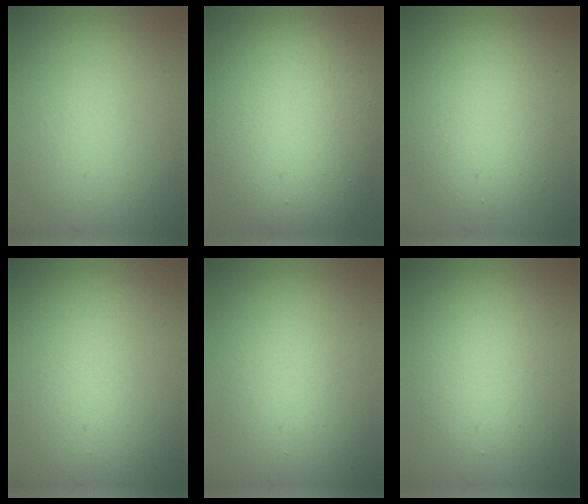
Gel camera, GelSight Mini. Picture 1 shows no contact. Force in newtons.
{"total": 13.5, "press": 13.5, "slide": 0.6}
{"total": 4.6, "press": 4.6, "slide": 0.4}
{"total": 1.0, "press": 1.0, "slide": 0.1}
{"total": 1.4, "press": 1.4, "slide": 0.0}
{"total": 2.6, "press": 2.6, "slide": 0.2}